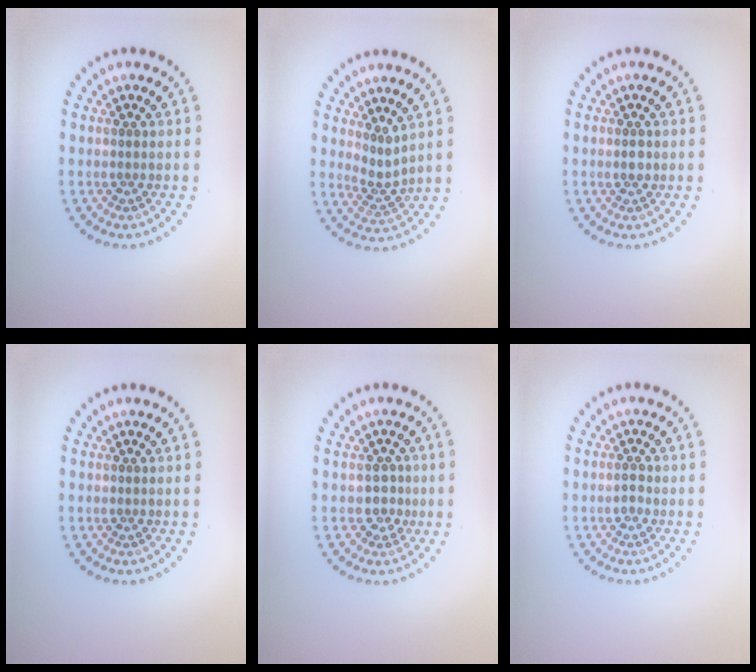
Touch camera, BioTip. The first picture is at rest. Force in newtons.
{"total": 2.0, "press": 1.3, "slide": 1.5}
{"total": 0.9, "press": 0.8, "slide": 0.3}
{"total": 0.0}
{"total": 2.0, "press": 1.4, "slide": 1.3}
{"total": 0.9, "press": 0.9, "slide": 0.1}